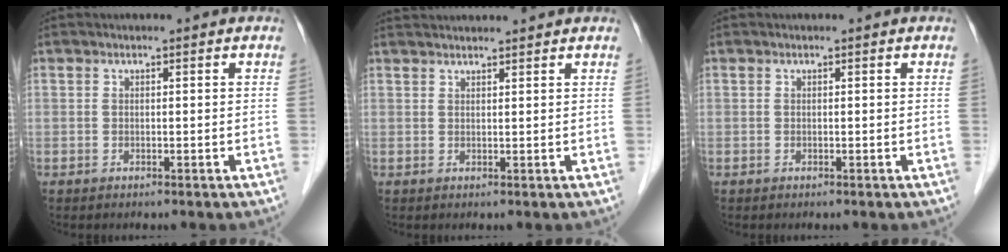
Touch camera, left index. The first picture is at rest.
{"total": 6.3, "force": [6.1, 0.3, 1.7], "torque": [-0.022, 0.038, 0.082]}
{"total": 0.0}